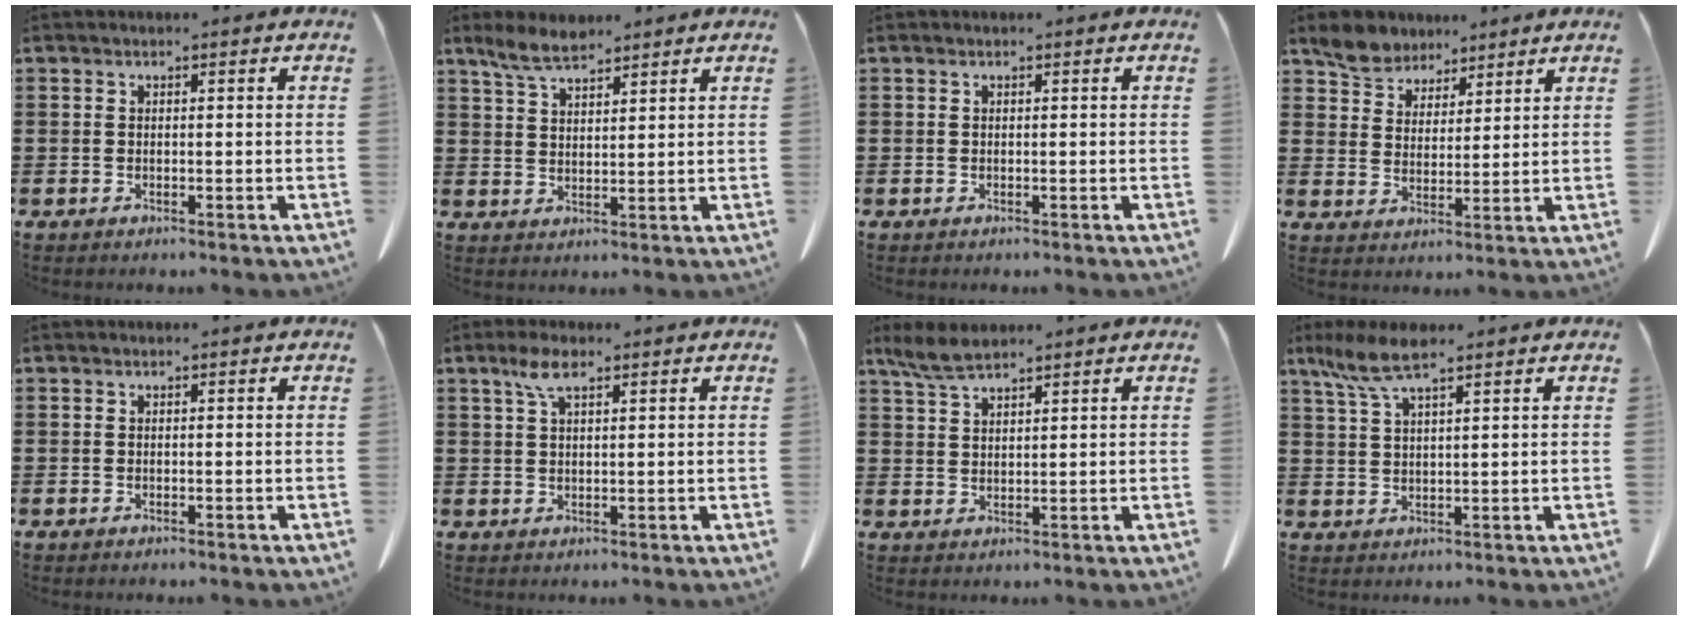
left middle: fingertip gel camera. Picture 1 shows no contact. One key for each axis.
{"total": 4.7, "fx": 3.8, "fy": 1.3, "fz": 2.4, "tx": -0.058, "ty": -0.006, "tz": 0.072}
{"total": 0.0}
{"total": 5.5, "fx": 4.9, "fy": 2.5, "fz": 0.4, "tx": -0.035, "ty": -0.011, "tz": 0.092}
{"total": 0.0}
{"total": 4.1, "fx": 2.2, "fy": 1.3, "fz": 3.2, "tx": -0.071, "ty": 0.005, "tz": 0.040}
{"total": 4.1, "fx": 3.3, "fy": 0.8, "fz": 2.3, "tx": -0.054, "ty": -0.004, "tz": 0.063}
{"total": 6.1, "fx": 4.0, "fy": 1.1, "fz": 4.4, "tx": -0.103, "ty": -0.006, "tz": 0.072}